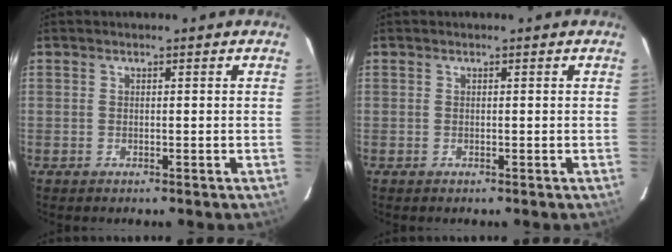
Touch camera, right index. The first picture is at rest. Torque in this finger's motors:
{"motor_torque": [0.00, 0.00, 0.01, 0.00]}